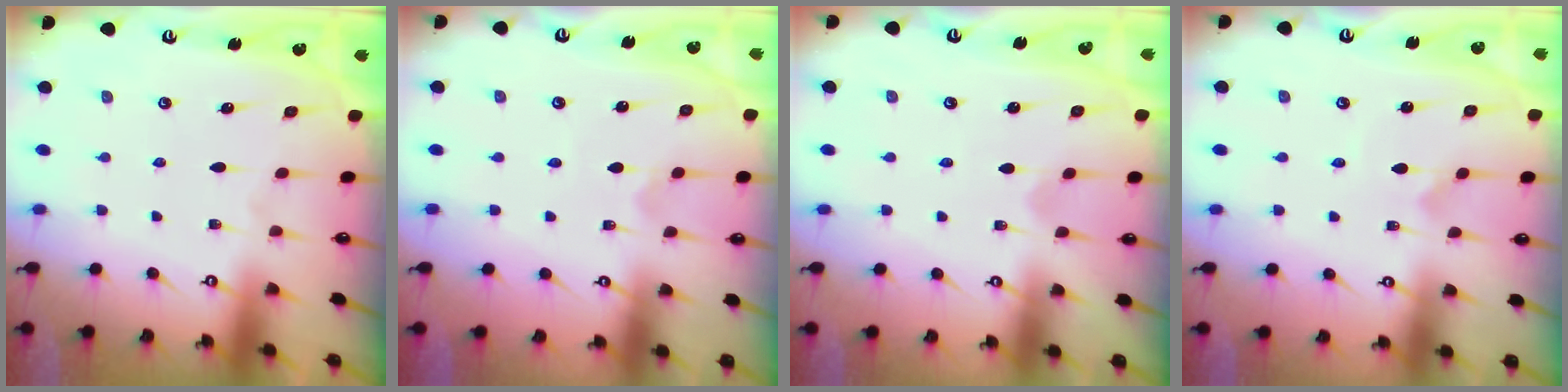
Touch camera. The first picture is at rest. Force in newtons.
{"total": 1.4, "press": 1.4, "slide": 0.1}
{"total": 0.0}
{"total": 0.9, "press": 0.9, "slide": 0.0}